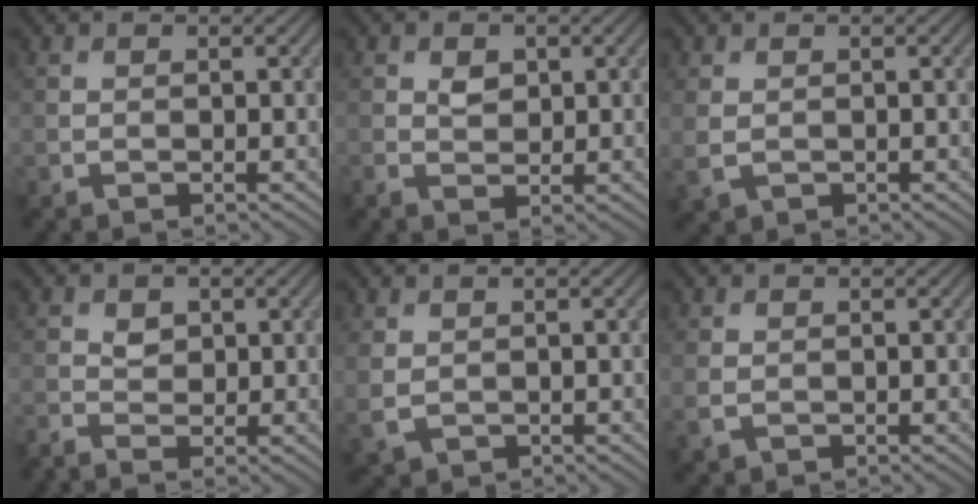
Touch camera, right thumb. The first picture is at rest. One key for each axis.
{"total": 2.1, "fx": 0.6, "fy": 1.6, "fz": 1.3, "tx": -0.027, "ty": -0.003, "tz": 0.009}
{"total": 2.3, "fx": 0.0, "fy": 1.8, "fz": 1.5, "tx": -0.046, "ty": -0.007, "tz": 0.003}
{"total": 1.5, "fx": -0.3, "fy": 1.1, "fz": 1.0, "tx": -0.025, "ty": 0.004, "tz": -0.011}
{"total": 2.6, "fx": 0.2, "fy": 2.0, "fz": 1.6, "tx": -0.052, "ty": -0.009, "tz": 0.008}
{"total": 1.8, "fx": -0.4, "fy": 1.4, "fz": 1.1, "tx": -0.036, "ty": -0.007, "tz": -0.005}